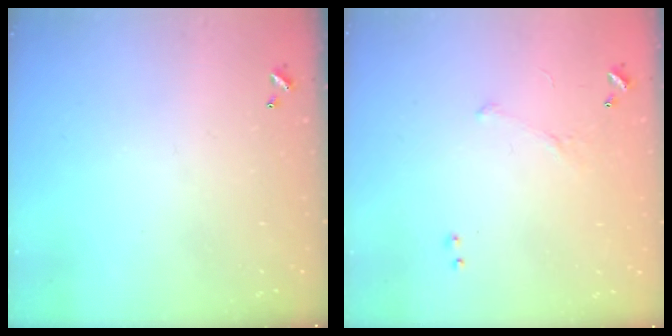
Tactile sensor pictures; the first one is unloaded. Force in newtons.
{"total": 5.6, "press": 5.6, "slide": 0.9}